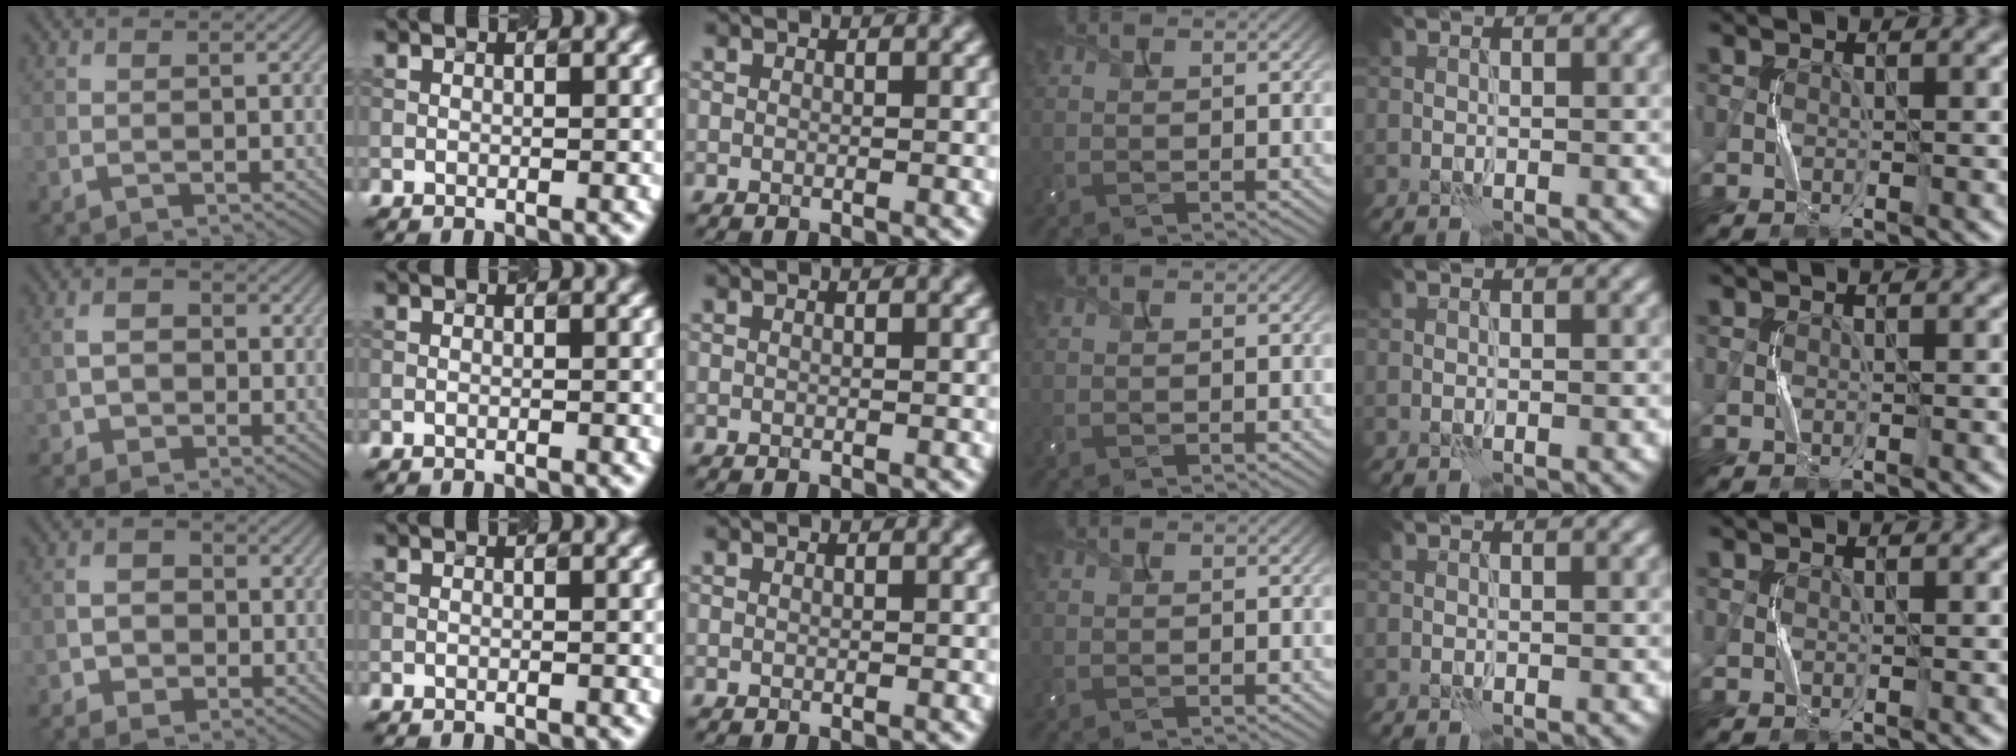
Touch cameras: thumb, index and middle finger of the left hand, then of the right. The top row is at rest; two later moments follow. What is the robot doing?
{"motion": "squeeze", "object": "bubble wrap"}